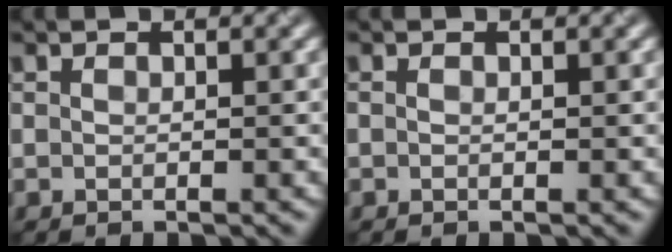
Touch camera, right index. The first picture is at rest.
{"total": 0.0}